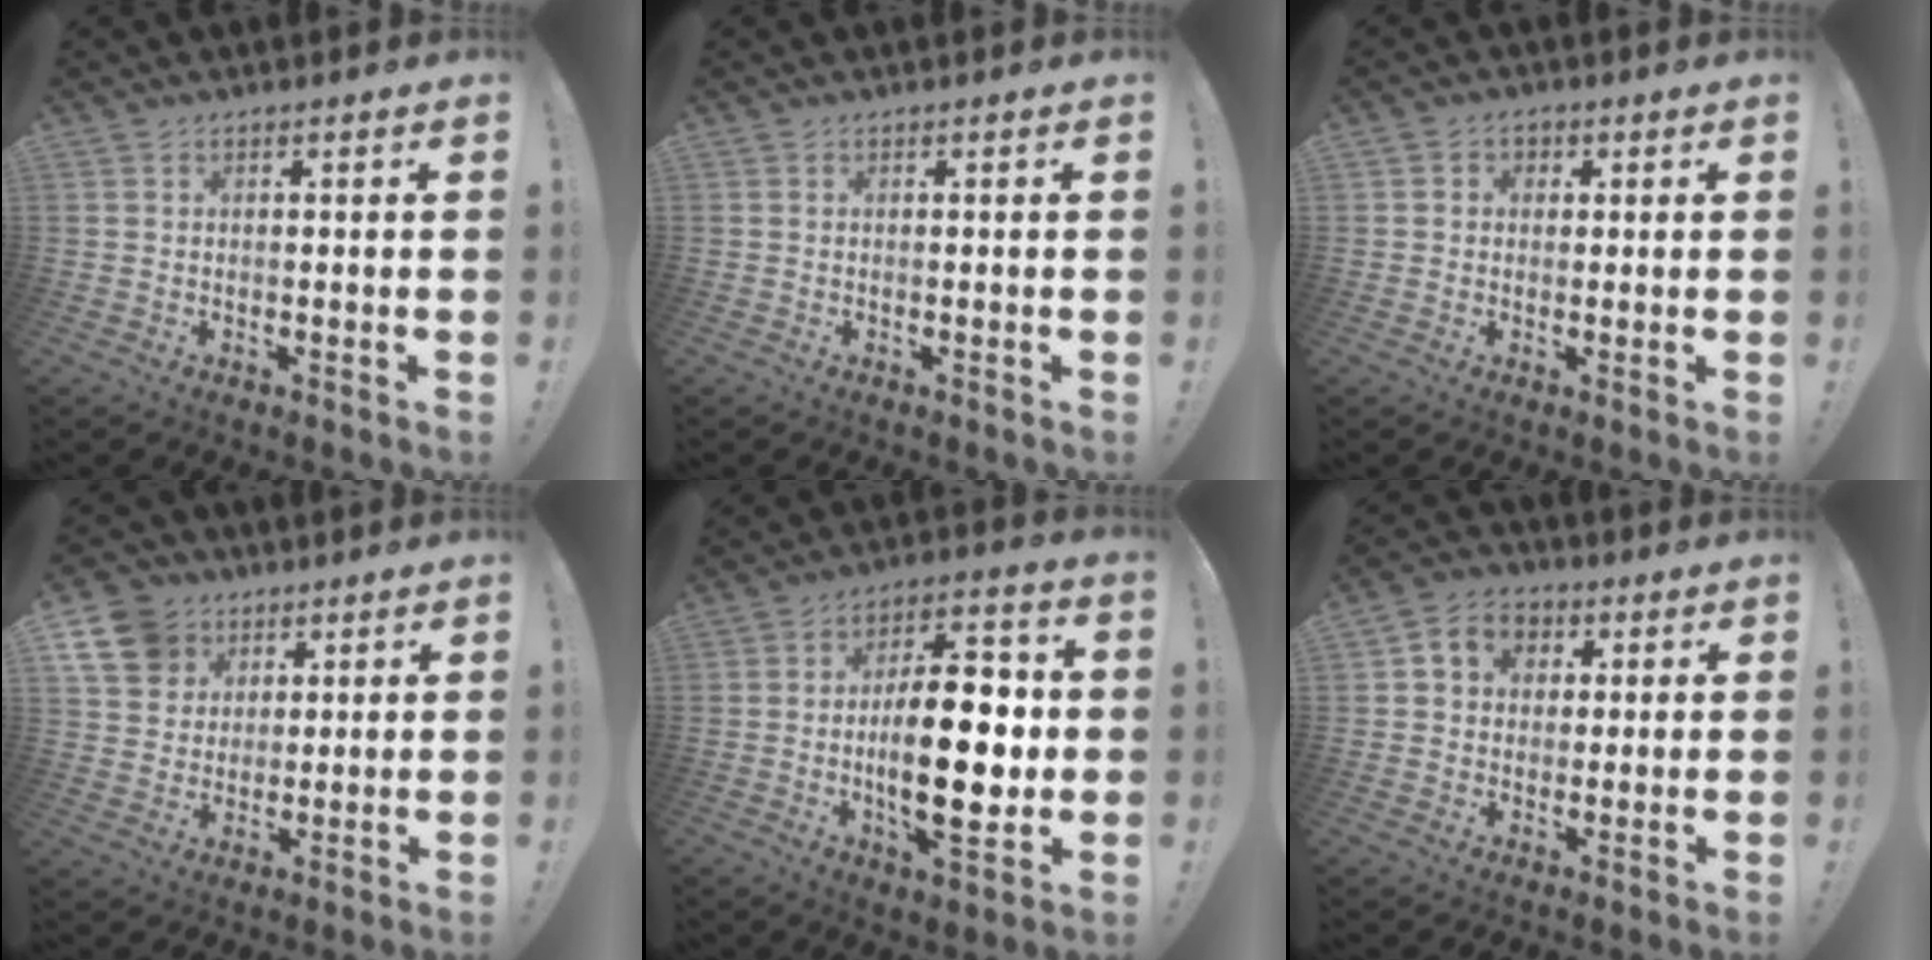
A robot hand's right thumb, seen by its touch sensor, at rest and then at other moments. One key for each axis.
{"total": 0.0}
{"total": 2.7, "fx": 0.0, "fy": 2.6, "fz": 0.9, "tx": -0.005, "ty": 0.001, "tz": -0.002}
{"total": 12.3, "fx": 5.9, "fy": 10.1, "fz": 3.9, "tx": -0.058, "ty": -0.031, "tz": 0.120}
{"total": 20.8, "fx": -1.5, "fy": 8.9, "fz": 18.7, "tx": -0.291, "ty": 0.001, "tz": -0.025}
{"total": 7.6, "fx": 2.0, "fy": 6.5, "fz": 3.2, "tx": -0.042, "ty": 0.000, "tz": 0.042}